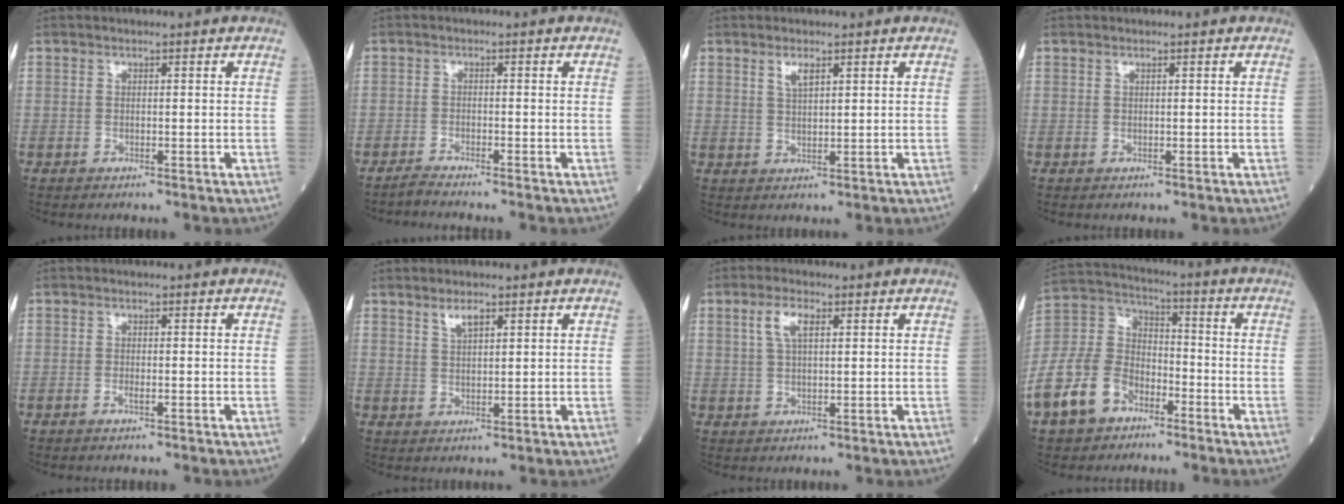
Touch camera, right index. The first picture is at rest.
{"total": 2.1, "force": [-2.0, -0.4, 0.5], "torque": [-0.012, -0.002, -0.036]}
{"total": 2.4, "force": [1.5, 0.6, 1.7], "torque": [-0.038, 0.001, 0.034]}
{"total": 0.0}
{"total": 0.8, "force": [-0.5, 0.2, 0.6], "torque": [-0.015, 0.001, -0.009]}
{"total": 2.6, "force": [1.7, 0.7, 1.8], "torque": [-0.037, 0.003, 0.035]}
{"total": 3.9, "force": [1.7, 1.4, 3.3], "torque": [-0.074, 0.011, 0.037]}
{"total": 13.5, "force": [-7.9, 8.6, 6.8], "torque": [-0.174, 0.006, -0.156]}